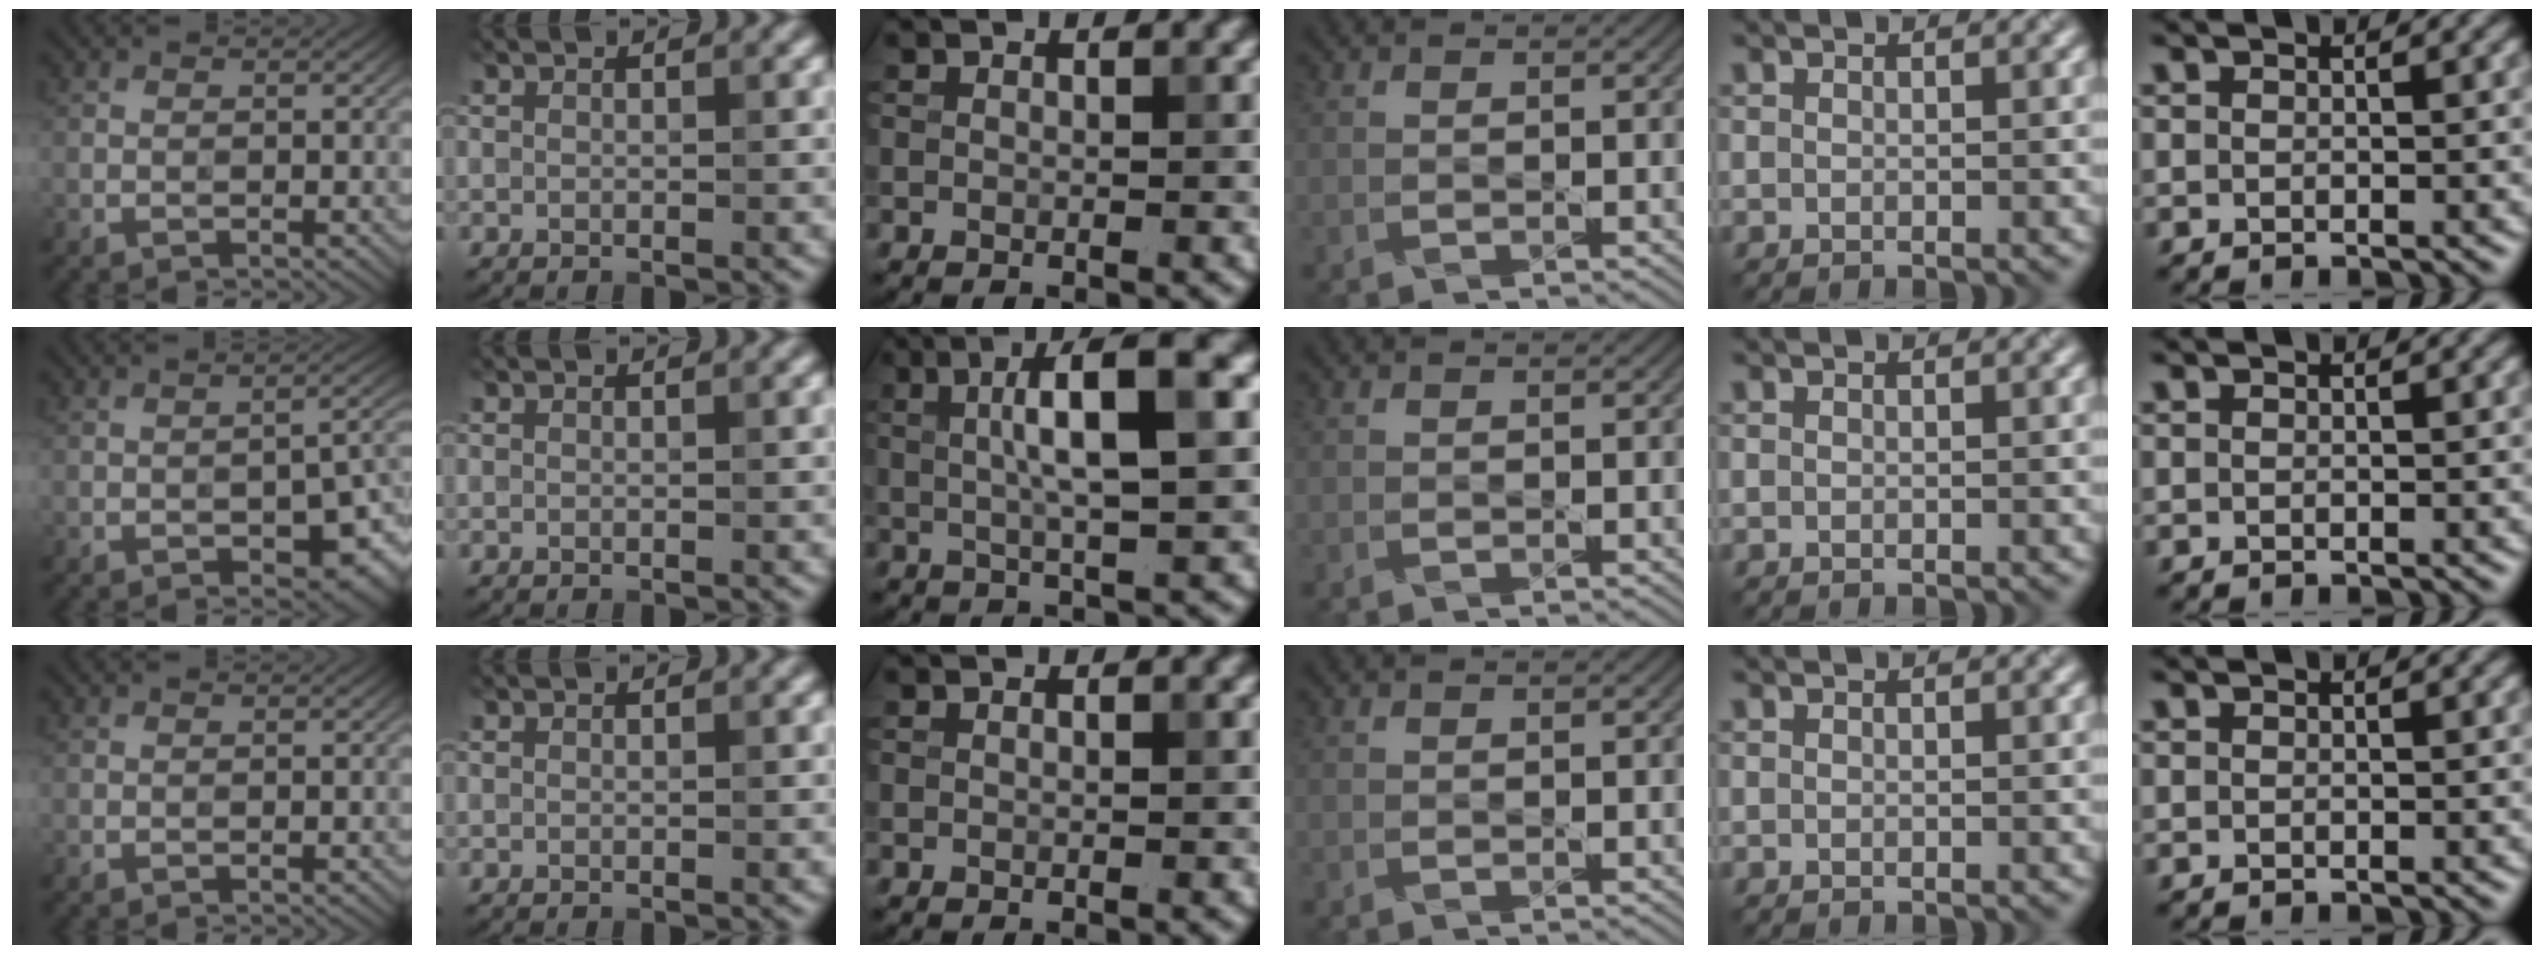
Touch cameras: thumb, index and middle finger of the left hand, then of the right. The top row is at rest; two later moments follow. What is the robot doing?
{"motion": "dispense", "object": "glue bottle"}